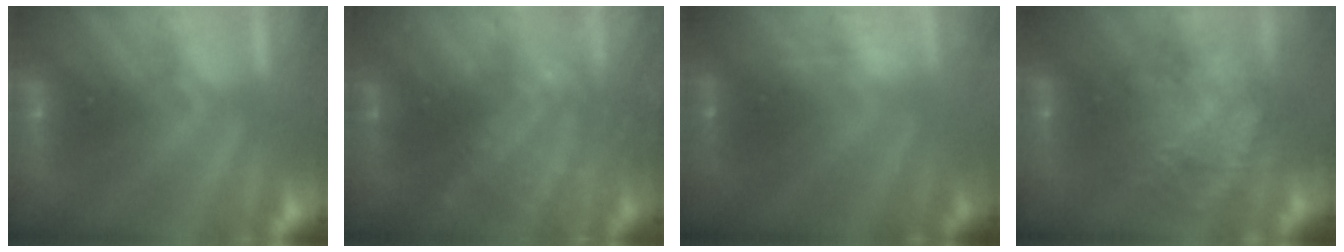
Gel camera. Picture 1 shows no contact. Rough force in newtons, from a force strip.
{"total": 8.5}
{"total": 1.6}
{"total": 7.8}